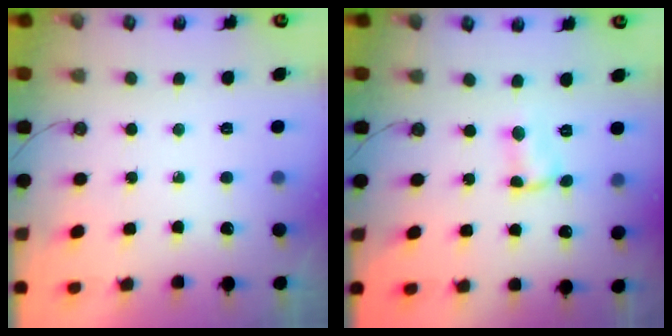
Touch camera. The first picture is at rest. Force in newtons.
{"total": 1.9, "press": 1.9, "slide": 0.4}